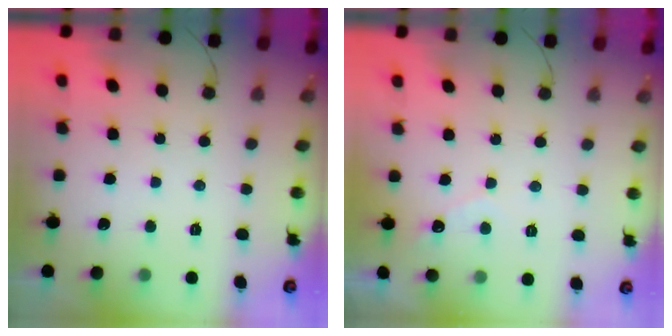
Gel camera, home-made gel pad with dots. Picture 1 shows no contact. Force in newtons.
{"total": 2.6, "press": 2.6, "slide": 0.1}